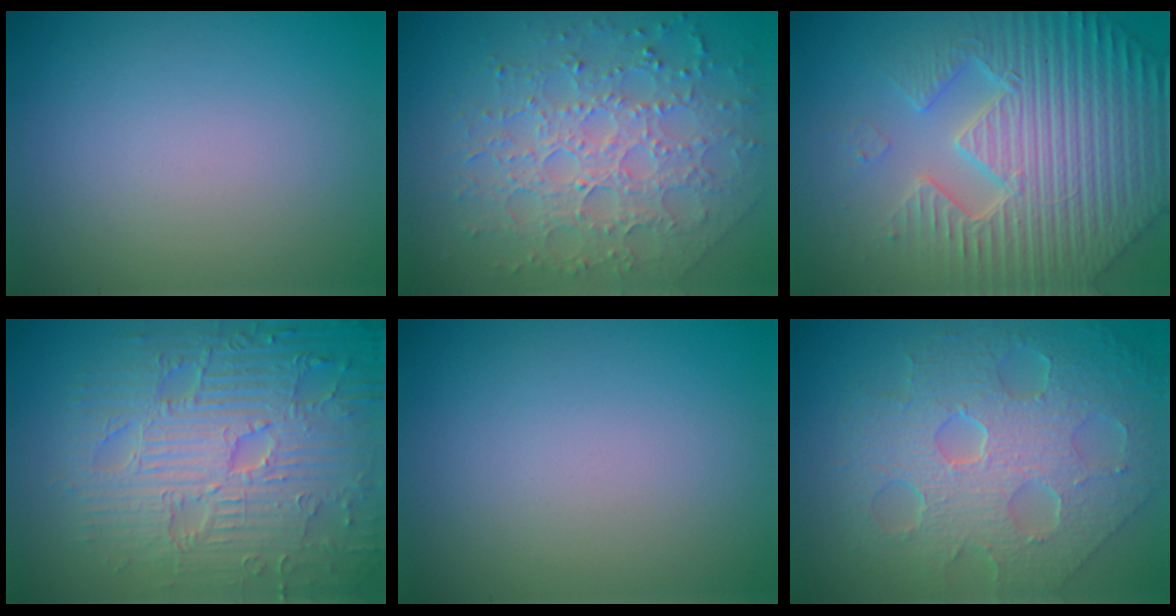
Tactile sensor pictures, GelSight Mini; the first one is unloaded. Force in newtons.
{"total": 7.2, "press": 5.2, "slide": 5.0}
{"total": 7.1, "press": 6.9, "slide": 1.8}
{"total": 9.4, "press": 6.9, "slide": 6.4}
{"total": 0.0}
{"total": 8.8, "press": 6.1, "slide": 6.4}